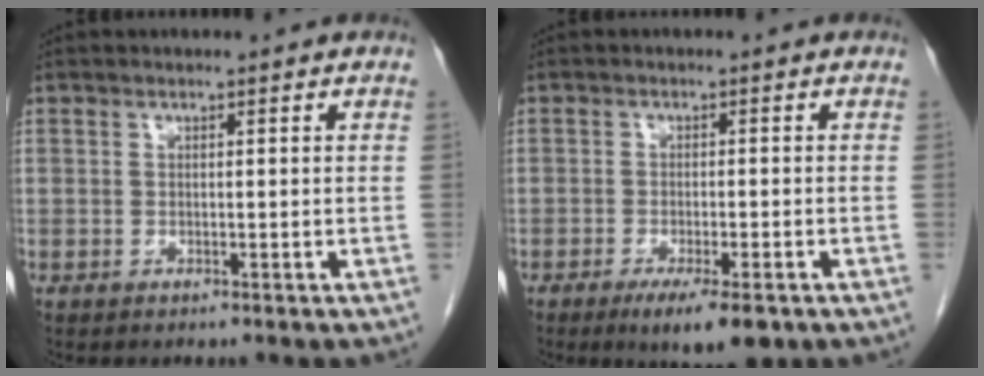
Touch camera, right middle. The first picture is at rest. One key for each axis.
{"total": 6.7, "fx": -4.1, "fy": 1.3, "fz": 5.1, "tx": -0.075, "ty": -0.014, "tz": -0.059}